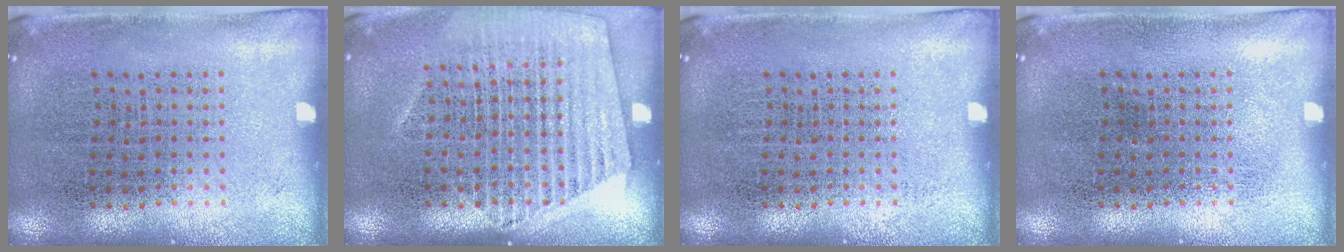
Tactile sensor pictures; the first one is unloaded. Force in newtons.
{"total": 1.5, "press": 1.5, "slide": 0.4}
{"total": 0.0}
{"total": 0.0}